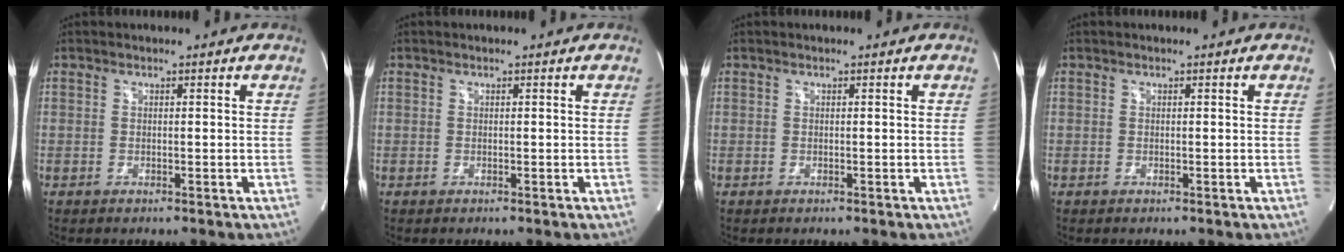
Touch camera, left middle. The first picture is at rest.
{"total": 0.0}
{"total": 0.0}
{"total": 0.0}